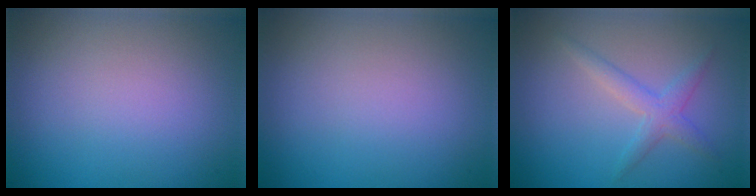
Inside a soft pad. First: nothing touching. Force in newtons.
{"total": 0.0}
{"total": 2.1, "press": 2.1, "slide": 0.1}